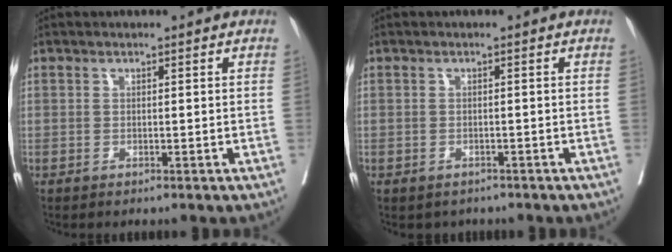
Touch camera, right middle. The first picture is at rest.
{"total": 2.6, "force": [-2.1, 1.5, 0.4], "torque": [-0.005, 0.001, -0.027]}